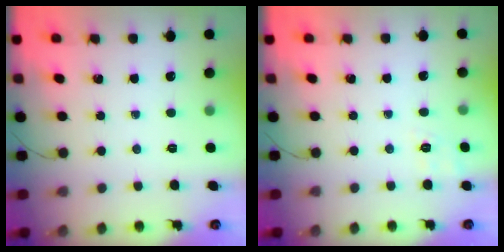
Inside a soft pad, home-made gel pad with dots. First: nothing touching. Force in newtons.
{"total": 2.5, "press": 1.6, "slide": 1.9}